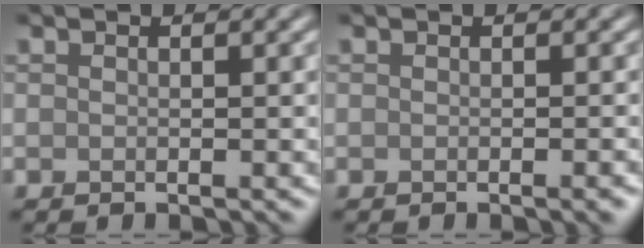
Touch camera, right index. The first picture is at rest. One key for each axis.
{"total": 1.0, "fx": -0.4, "fy": 0.2, "fz": 0.9, "tx": -0.008, "ty": 0.001, "tz": -0.006}